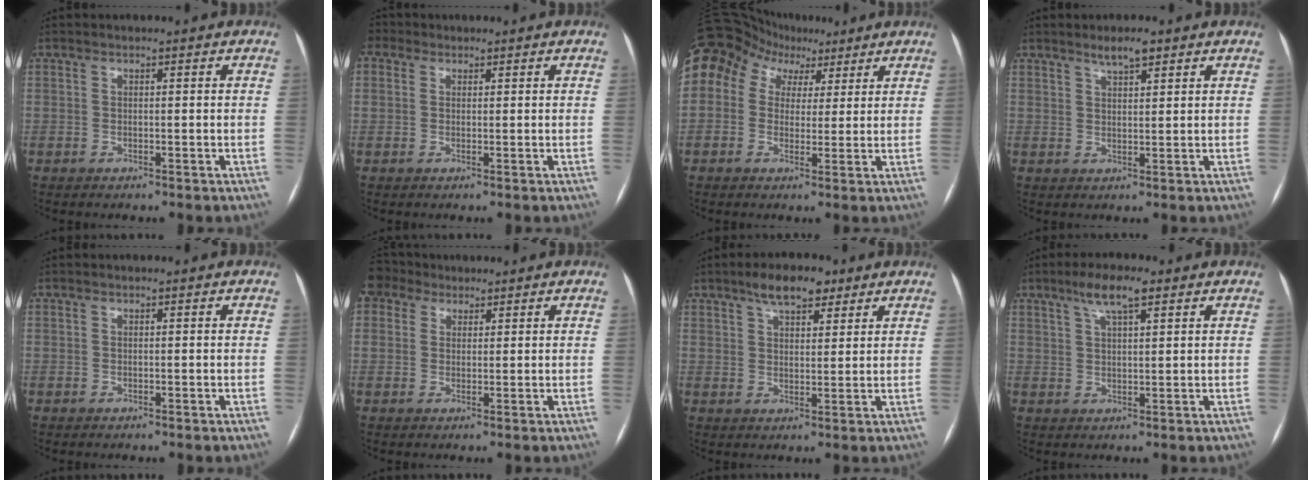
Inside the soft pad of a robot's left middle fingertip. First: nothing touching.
{"total": 2.5, "force": [1.0, 2.1, 0.7], "torque": [-0.032, 0.014, 0.024]}
{"total": 6.8, "force": [3.2, 4.9, 3.3], "torque": [-0.059, 0.044, 0.052]}
{"total": 3.1, "force": [2.3, 0.7, 2.0], "torque": [-0.036, 0.004, 0.040]}
{"total": 0.0}
{"total": 3.4, "force": [2.8, 1.9, -0.1], "torque": [-0.008, 0.018, 0.058]}
{"total": 6.8, "force": [4.7, 2.7, 4.2], "torque": [-0.067, 0.014, 0.076]}
{"total": 5.7, "force": [3.5, 1.1, 4.3], "torque": [-0.085, 0.013, 0.062]}